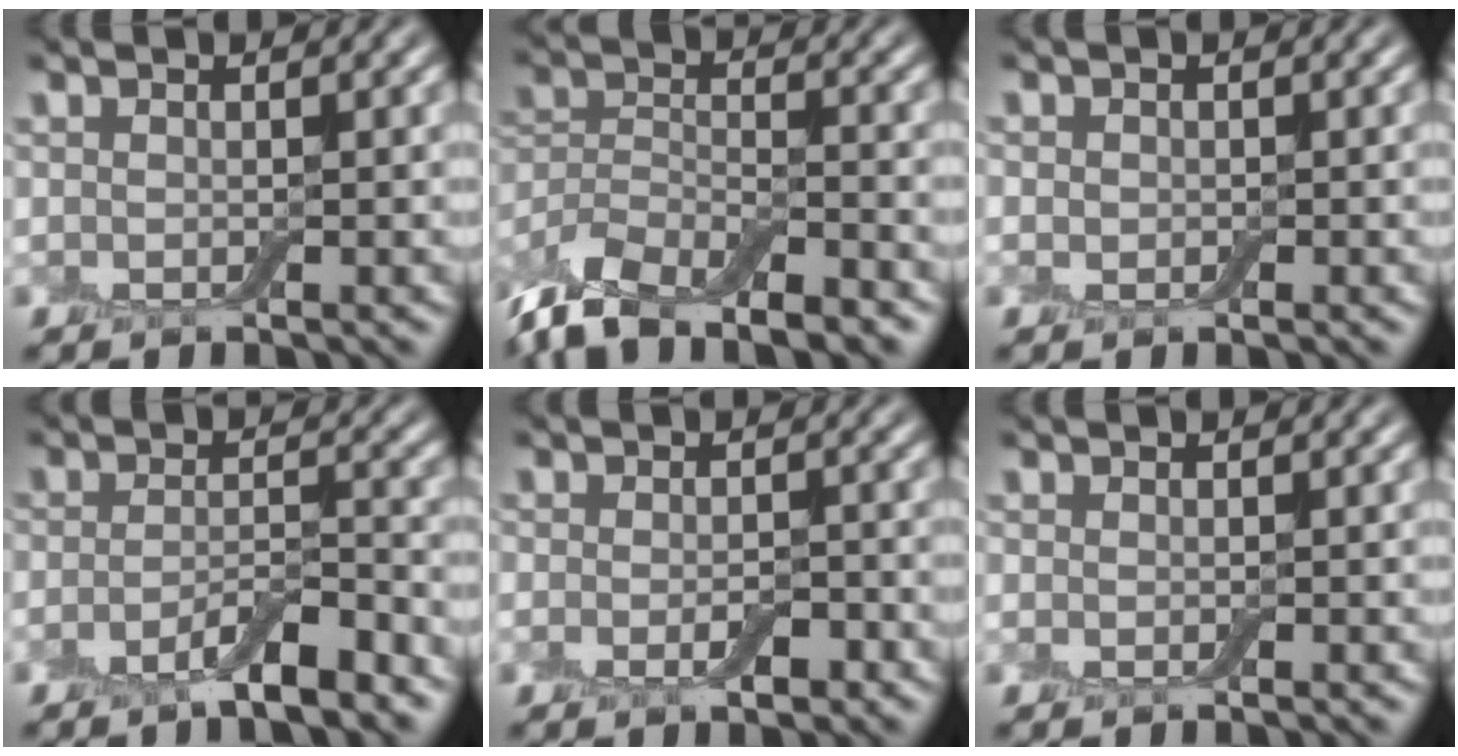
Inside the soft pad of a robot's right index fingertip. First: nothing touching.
{"total": 10.4, "force": [-8.1, 3.9, 5.3], "torque": [-0.090, -0.007, -0.145]}
{"total": 1.0, "force": [-0.1, 0.9, 0.5], "torque": [-0.007, -0.001, -0.004]}
{"total": 4.3, "force": [-2.8, 0.9, 3.2], "torque": [-0.056, 0.002, -0.057]}
{"total": 2.5, "force": [-1.0, 1.2, 2.0], "torque": [-0.034, -0.003, -0.019]}
{"total": 0.6, "force": [-0.2, 0.3, 0.4], "torque": [-0.010, -0.003, -0.004]}